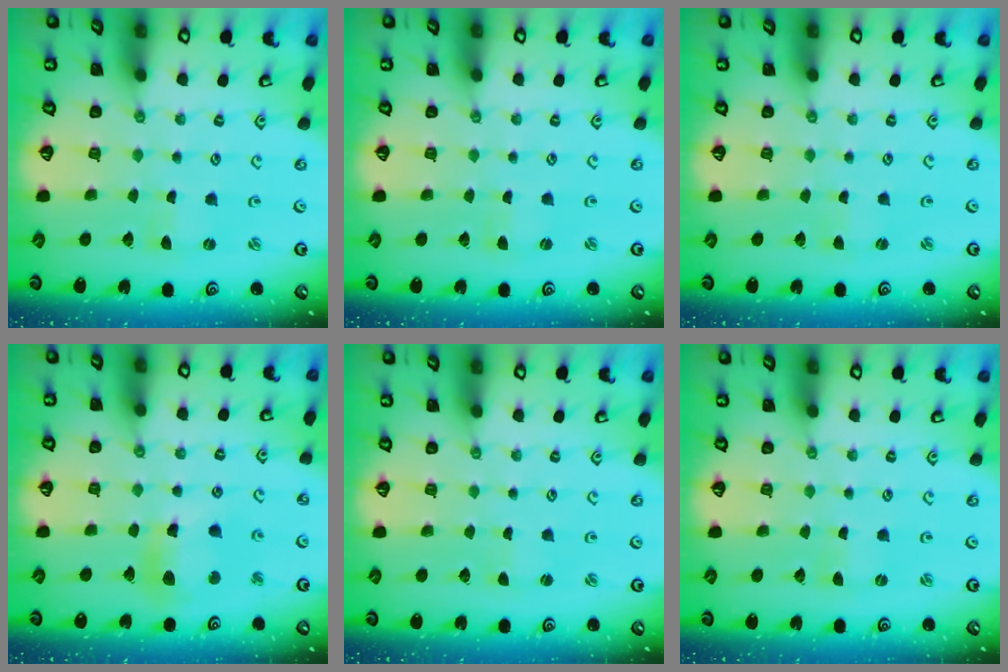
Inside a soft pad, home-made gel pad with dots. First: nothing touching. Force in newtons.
{"total": 1.0, "press": 1.0, "slide": 0.3}
{"total": 1.4, "press": 1.4, "slide": 0.3}
{"total": 11.5, "press": 11.2, "slide": 2.5}
{"total": 1.1, "press": 1.1, "slide": 0.2}
{"total": 0.0}